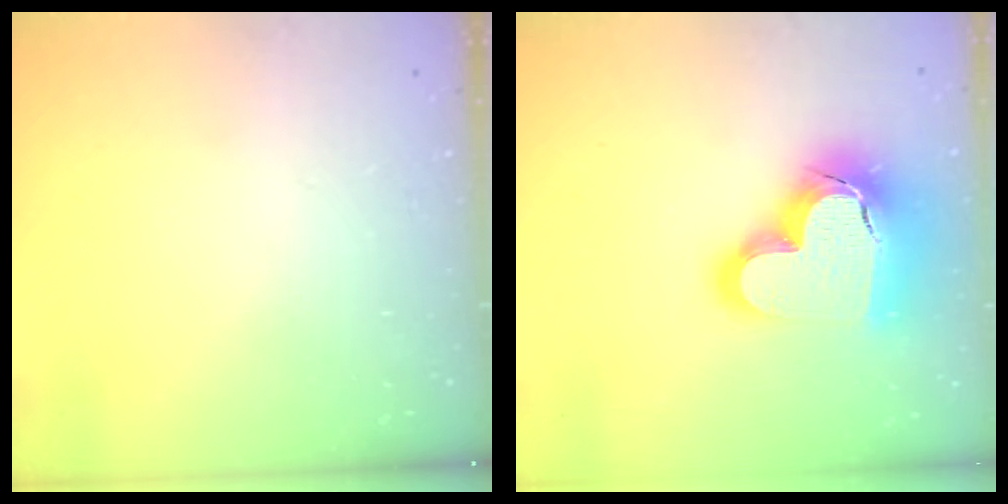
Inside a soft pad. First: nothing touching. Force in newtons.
{"total": 22.8, "press": 22.6, "slide": 2.2}